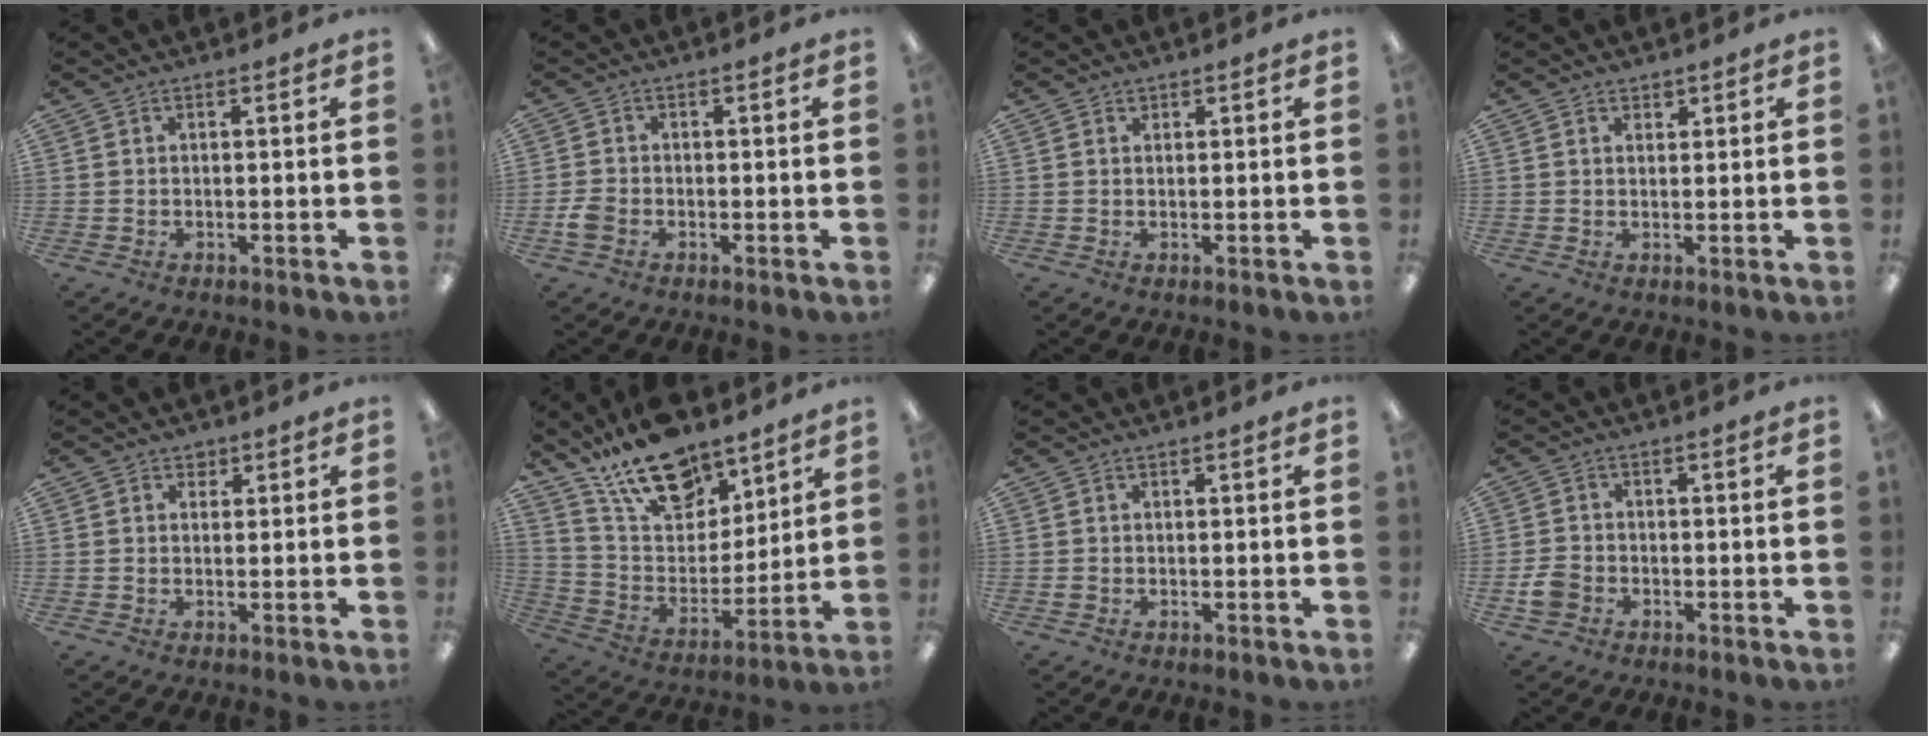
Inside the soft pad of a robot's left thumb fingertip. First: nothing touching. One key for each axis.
{"total": 2.8, "fx": -1.1, "fy": 1.9, "fz": 1.6, "tx": -0.032, "ty": 0.005, "tz": -0.021}
{"total": 0.7, "fx": 0.6, "fy": 0.4, "fz": 0.1, "tx": 0.006, "ty": -0.003, "tz": 0.009}
{"total": 1.3, "fx": 1.1, "fy": 0.7, "fz": 0.1, "tx": 0.008, "ty": -0.003, "tz": 0.020}
{"total": 1.5, "fx": 1.1, "fy": 1.1, "fz": 0.2, "tx": 0.003, "ty": -0.002, "tz": 0.018}
{"total": 18.3, "fx": 13.9, "fy": 8.8, "fz": 8.1, "tx": -0.153, "ty": -0.081, "tz": 0.250}
{"total": 0.5, "fx": 0.1, "fy": 0.4, "fz": 0.3, "tx": -0.005, "ty": 0.003, "tz": 0.001}
{"total": 3.6, "fx": -1.5, "fy": 2.8, "fz": 1.7, "tx": -0.032, "ty": 0.007, "tz": -0.029}